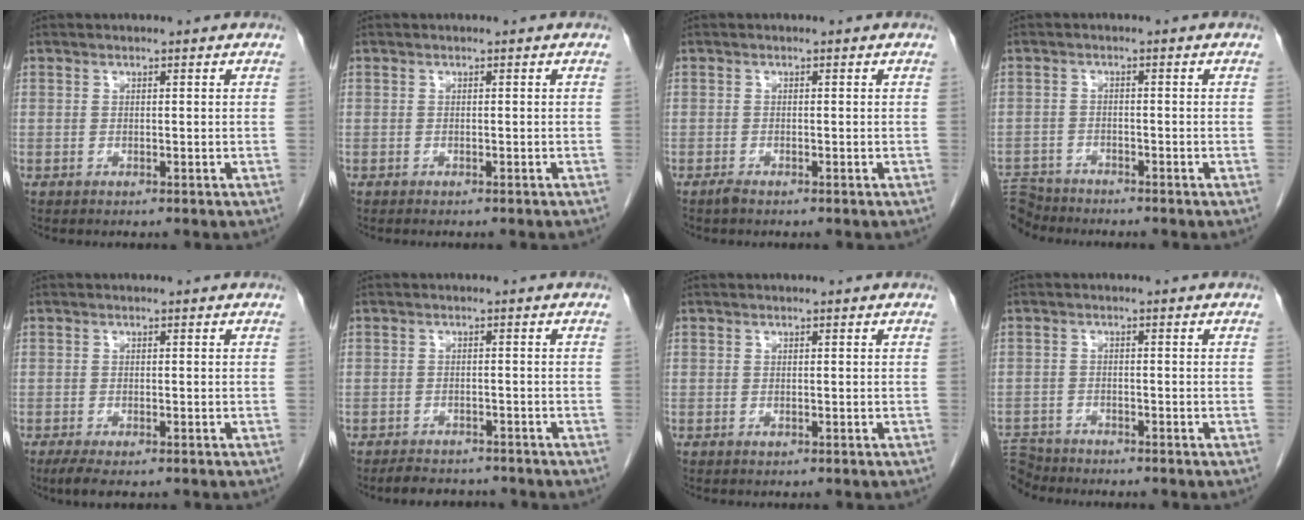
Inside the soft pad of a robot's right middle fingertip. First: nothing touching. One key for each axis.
{"total": 2.1, "fx": -1.9, "fy": 0.1, "fz": 1.0, "tx": -0.016, "ty": -0.001, "tz": -0.020}
{"total": 0.7, "fx": -0.6, "fy": 0.0, "fz": 0.3, "tx": -0.013, "ty": -0.003, "tz": -0.013}
{"total": 5.2, "fx": -5.2, "fy": 0.7, "fz": -0.4, "tx": 0.010, "ty": -0.004, "tz": -0.099}
{"total": 3.2, "fx": -2.2, "fy": 0.9, "fz": 2.3, "tx": -0.044, "ty": -0.010, "tz": -0.033}
{"total": 5.1, "fx": -4.7, "fy": 1.6, "fz": 1.4, "tx": -0.026, "ty": -0.008, "tz": -0.065}
{"total": 0.0}
{"total": 4.4, "fx": -4.4, "fy": 0.4, "fz": -0.5, "tx": 0.012, "ty": -0.007, "tz": -0.084}